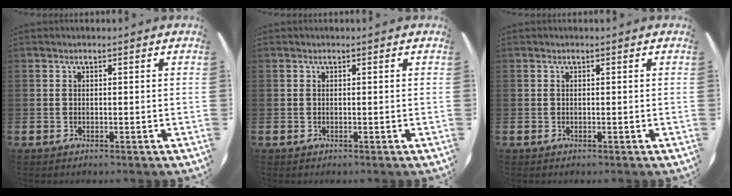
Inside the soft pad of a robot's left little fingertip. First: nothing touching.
{"total": 0.0}
{"total": 0.0}